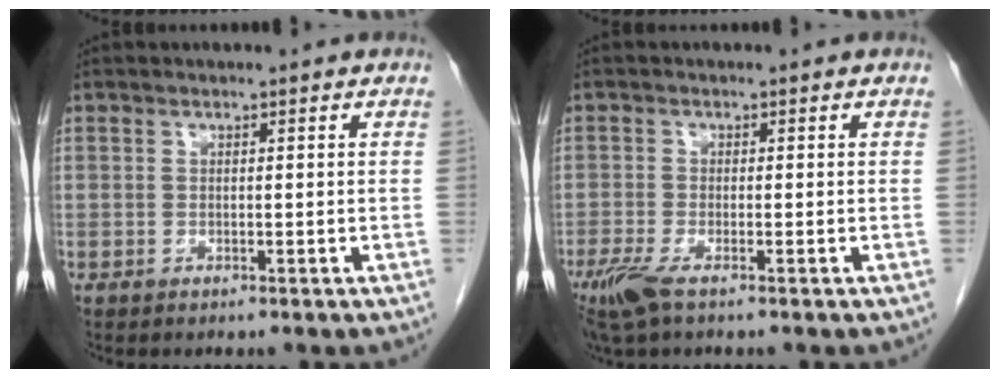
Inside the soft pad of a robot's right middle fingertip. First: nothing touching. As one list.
[{"total": 4.0, "force": [-2.5, 0.7, 3.0], "torque": [-0.067, -0.013, -0.051]}]